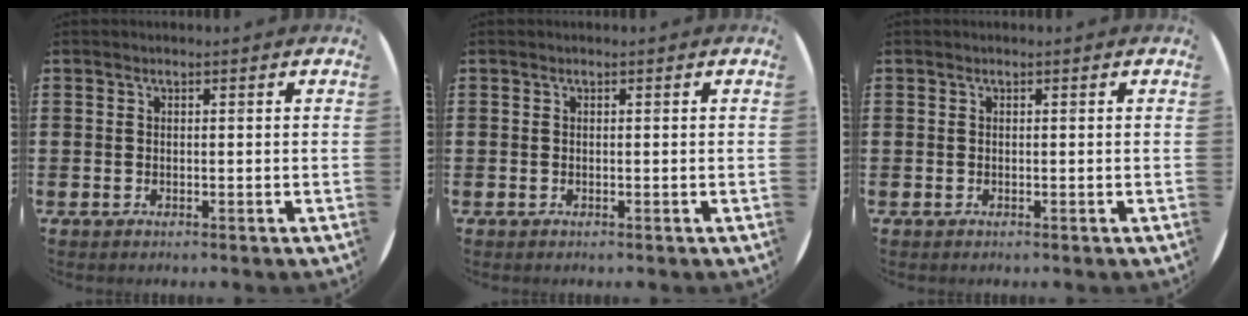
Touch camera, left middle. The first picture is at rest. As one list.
[{"total": 0.0}, {"total": 0.0}]